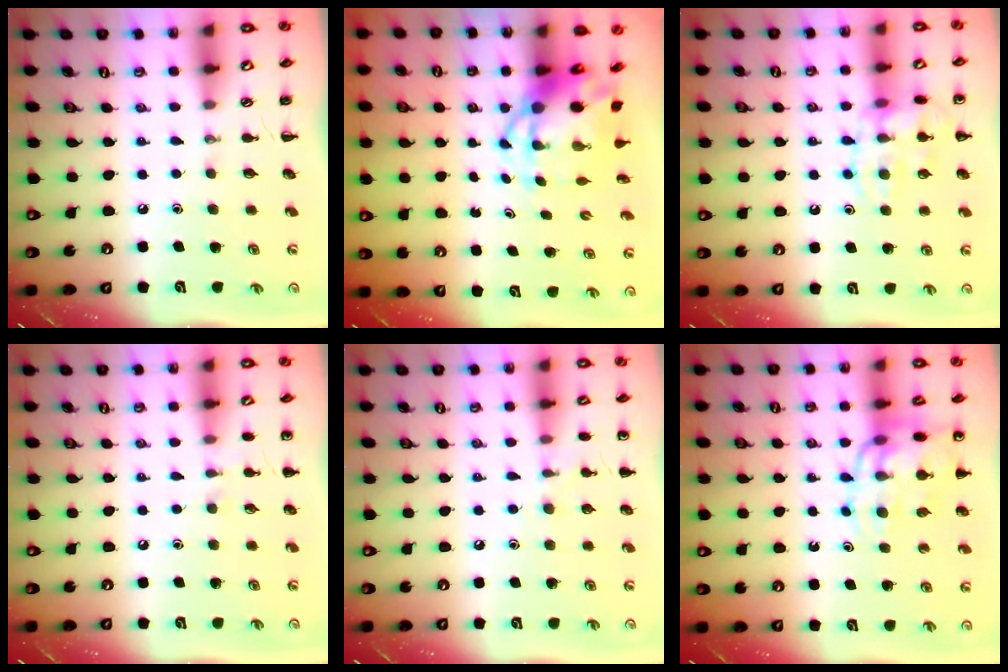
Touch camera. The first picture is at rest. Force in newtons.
{"total": 6.6, "press": 6.3, "slide": 1.8}
{"total": 13.5, "press": 13.5, "slide": 0.9}
{"total": 5.5, "press": 5.2, "slide": 1.8}
{"total": 5.6, "press": 5.4, "slide": 1.8}
{"total": 14.4, "press": 14.1, "slide": 3.1}